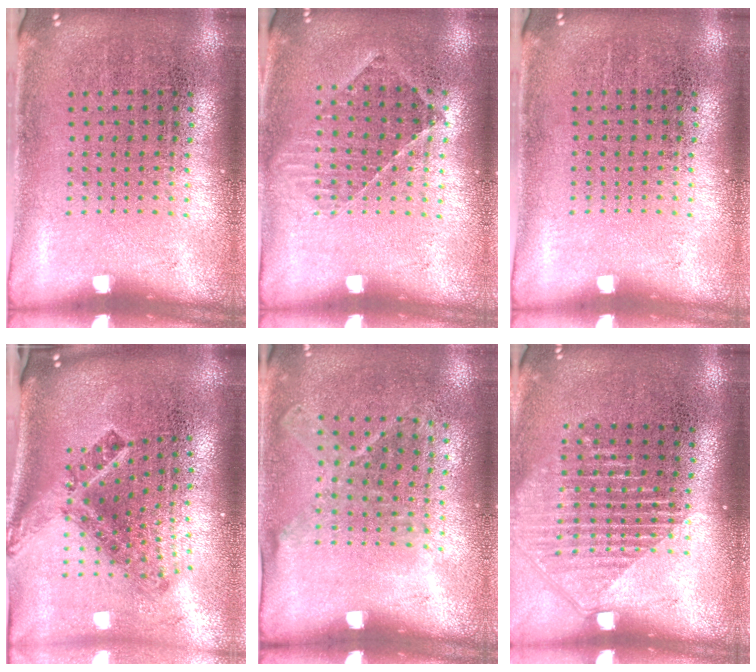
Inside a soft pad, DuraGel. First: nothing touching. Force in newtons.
{"total": 1.0, "press": 1.0, "slide": 0.3}
{"total": 0.0}
{"total": 2.5, "press": 1.5, "slide": 2.0}
{"total": 1.1, "press": 0.9, "slide": 0.7}
{"total": 1.5, "press": 1.4, "slide": 0.6}